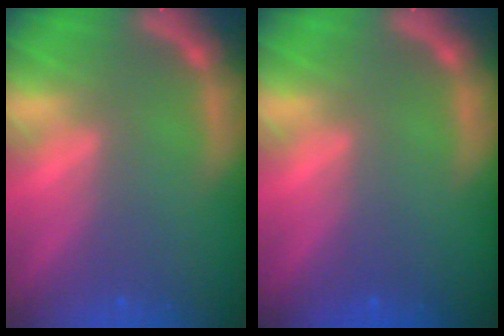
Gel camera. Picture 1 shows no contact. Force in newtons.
{"total": 0.0}